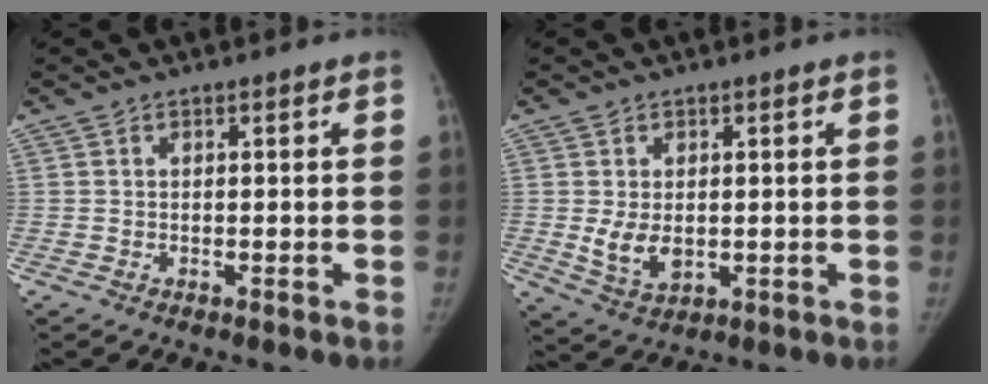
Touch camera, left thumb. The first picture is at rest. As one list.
[{"total": 5.7, "force": [-0.1, 3.9, 4.2], "torque": [-0.066, -0.014, 0.012]}]